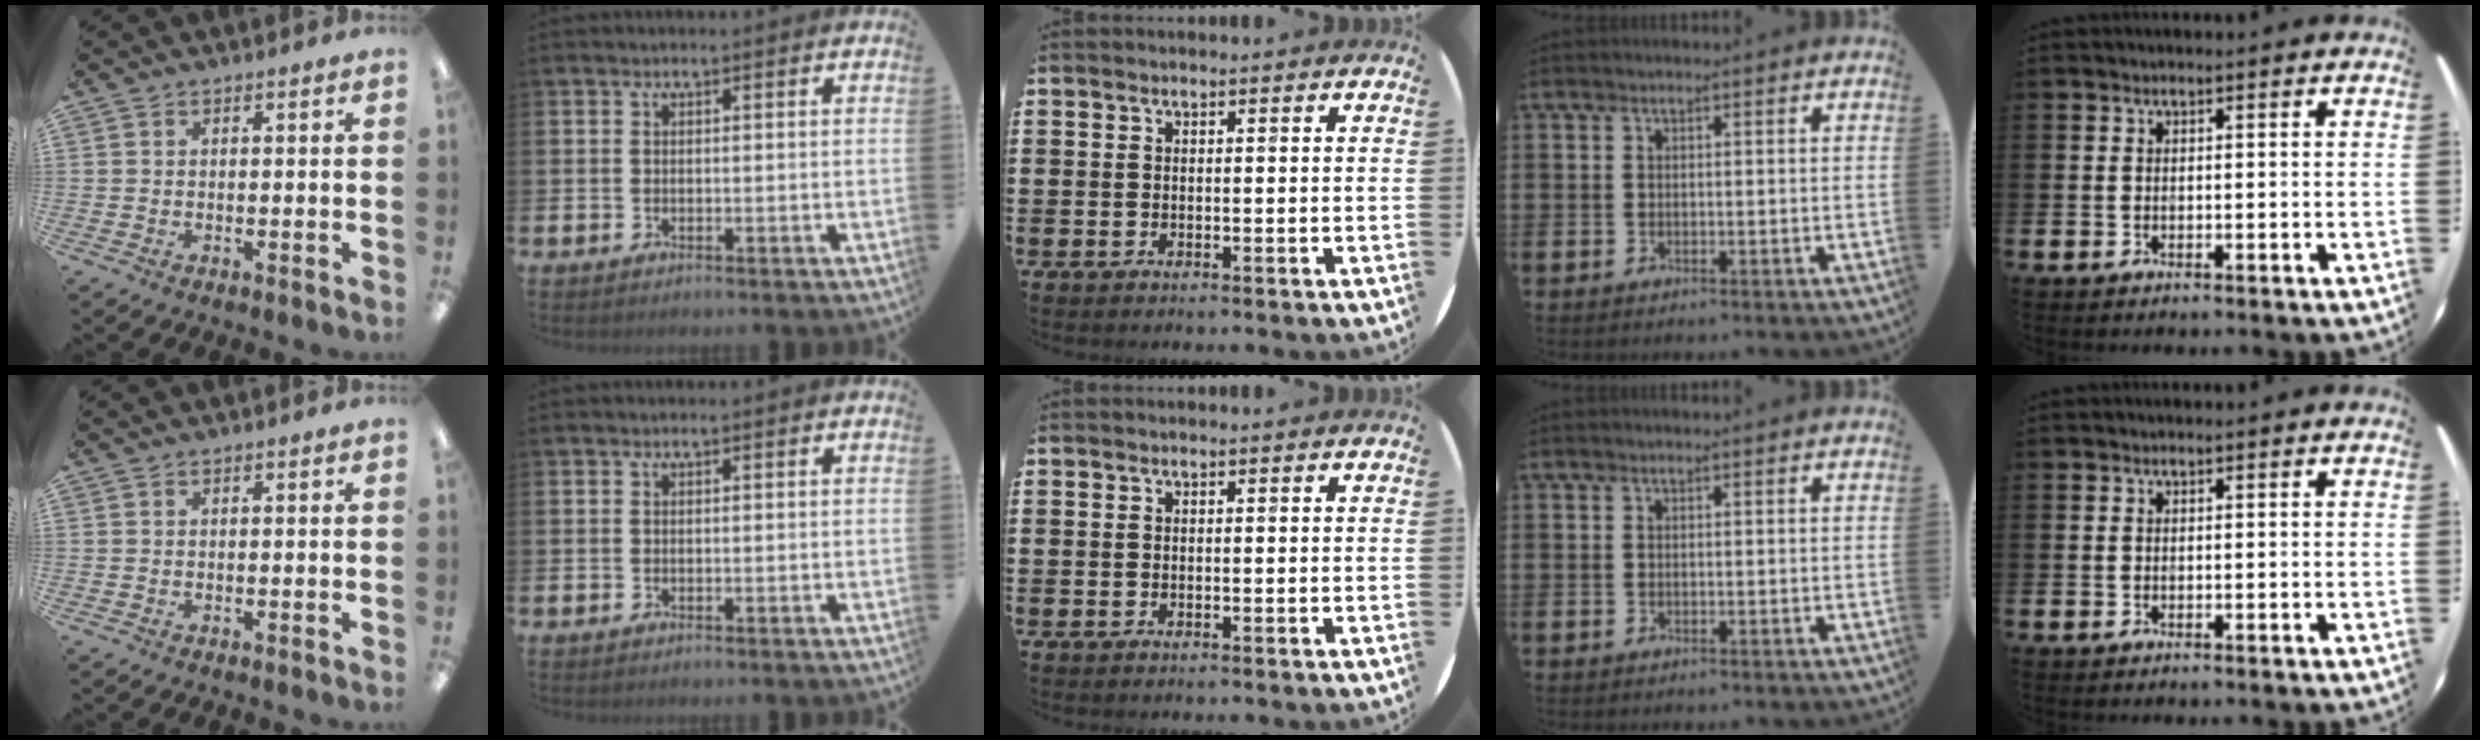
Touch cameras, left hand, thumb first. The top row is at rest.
{}